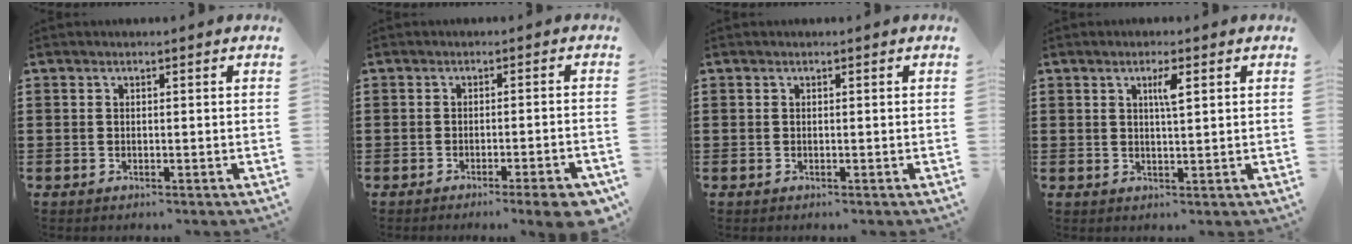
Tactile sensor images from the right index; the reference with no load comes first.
{"total": 3.4, "force": [-2.5, -0.2, 2.4], "torque": [-0.036, -0.010, -0.043]}
{"total": 0.0}
{"total": 2.6, "force": [1.0, 0.4, 2.4], "torque": [-0.042, -0.001, 0.013]}